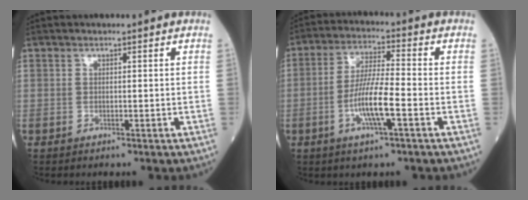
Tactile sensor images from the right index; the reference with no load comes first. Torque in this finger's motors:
{"motor_torque": [0.88, 0.03, 0.57, 0.18]}